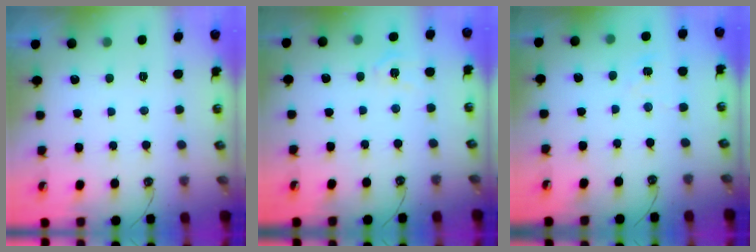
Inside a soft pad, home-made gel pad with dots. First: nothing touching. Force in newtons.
{"total": 5.3, "press": 5.2, "slide": 0.5}
{"total": 3.2, "press": 3.2, "slide": 0.4}